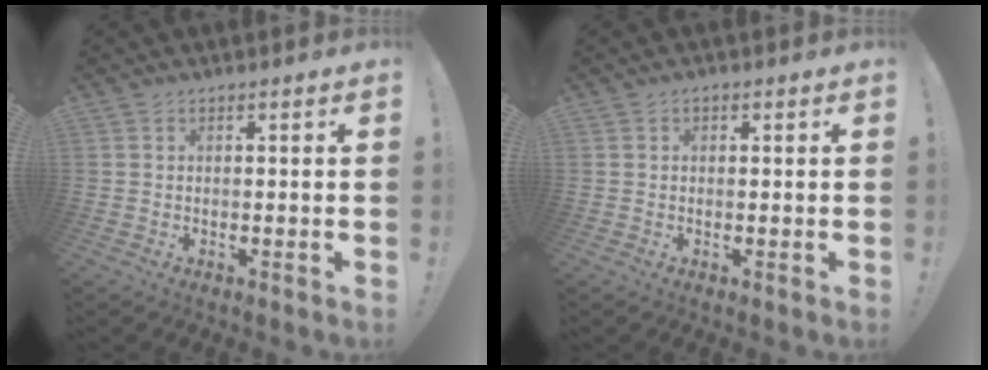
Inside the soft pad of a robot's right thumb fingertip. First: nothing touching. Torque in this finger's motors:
{"motor_torque": [-0.10, -0.17, -0.03, 0.07, -0.02]}